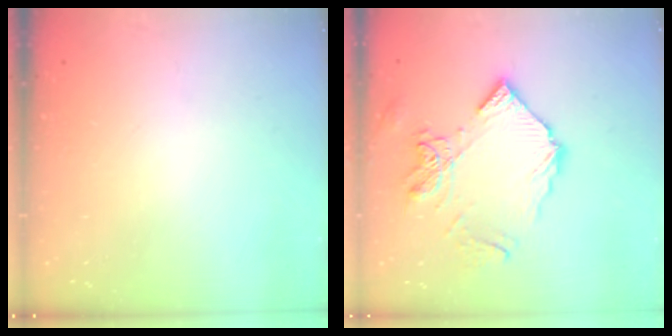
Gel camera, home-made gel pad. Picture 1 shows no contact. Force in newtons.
{"total": 13.4, "press": 13.3, "slide": 1.5}